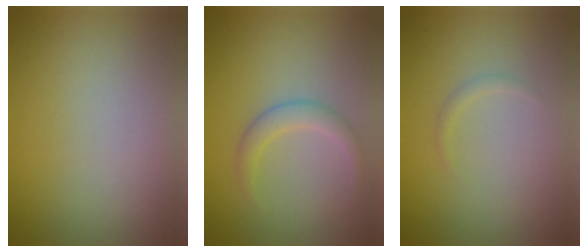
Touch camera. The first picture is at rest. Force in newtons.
{"total": 1.8, "press": 1.8, "slide": 0.2}
{"total": 0.6, "press": 0.6, "slide": 0.1}